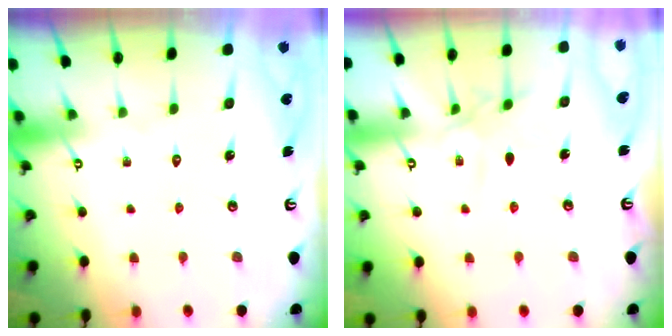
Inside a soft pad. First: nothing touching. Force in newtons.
{"total": 7.7, "press": 7.7, "slide": 0.7}